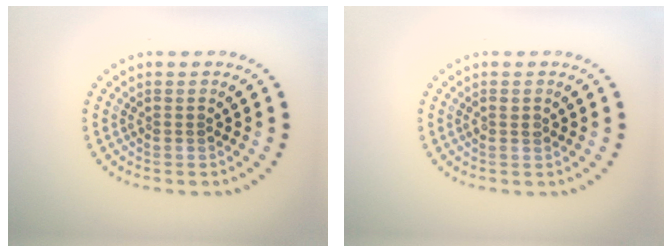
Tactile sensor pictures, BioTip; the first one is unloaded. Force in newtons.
{"total": 0.8, "press": 0.7, "slide": 0.3}